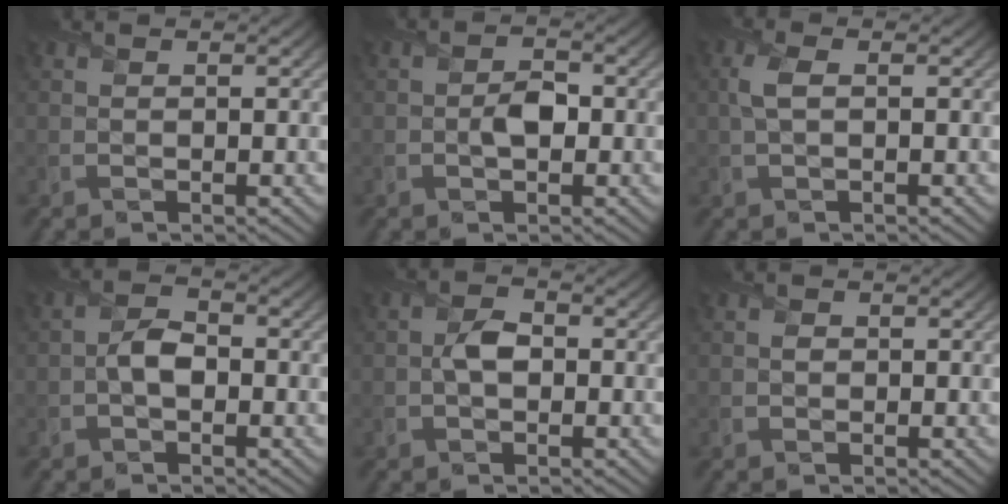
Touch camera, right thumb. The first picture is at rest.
{"total": 2.7, "force": [-0.5, 1.7, 2.0], "torque": [-0.036, -0.002, -0.010]}
{"total": 2.3, "force": [0.2, 0.9, 2.1], "torque": [-0.052, 0.005, 0.000]}
{"total": 2.8, "force": [-0.8, 1.7, 2.1], "torque": [-0.040, 0.005, -0.022]}
{"total": 2.7, "force": [-0.4, 1.8, 2.0], "torque": [-0.039, 0.003, -0.010]}
{"total": 0.5, "force": [-0.1, 0.5, 0.1], "torque": [0.001, -0.005, -0.003]}